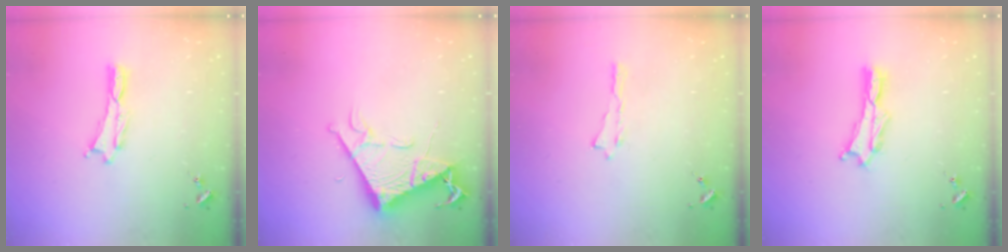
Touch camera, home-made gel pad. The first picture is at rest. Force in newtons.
{"total": 7.9, "press": 7.9, "slide": 0.9}
{"total": 0.0}
{"total": 1.1, "press": 1.1, "slide": 0.2}